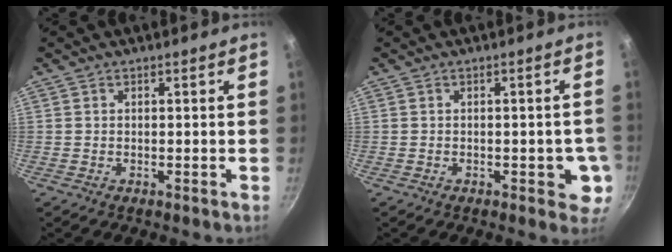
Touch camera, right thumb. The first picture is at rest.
{"total": 5.5, "force": [-1.3, 2.8, 4.5], "torque": [-0.025, 0.003, -0.016]}